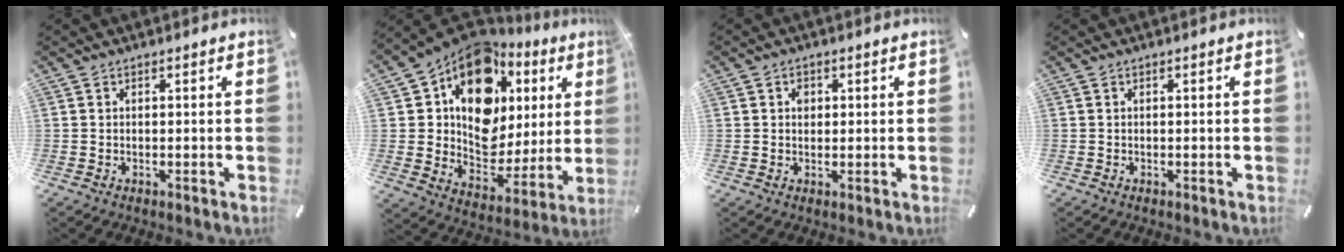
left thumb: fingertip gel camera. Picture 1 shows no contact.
{"total": 16.3, "force": [8.1, 11.7, 7.9], "torque": [-0.126, -0.066, 0.146]}
{"total": 1.9, "force": [0.4, 1.6, 1.0], "torque": [-0.005, 0.001, 0.002]}
{"total": 0.0}